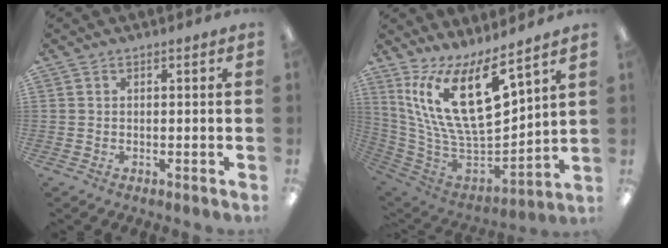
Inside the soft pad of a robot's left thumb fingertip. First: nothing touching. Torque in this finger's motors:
{"motor_torque": [0.38, 0.55, 1.60, -1.17, 0.21]}